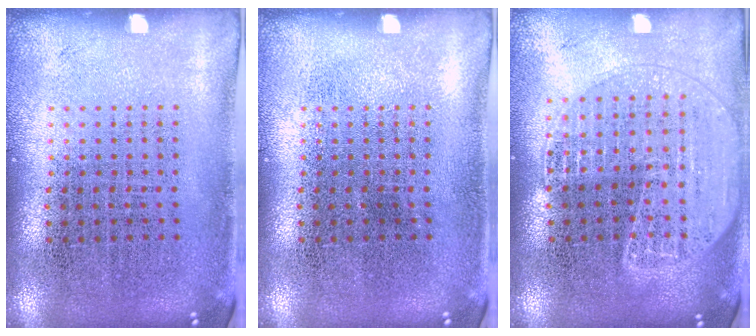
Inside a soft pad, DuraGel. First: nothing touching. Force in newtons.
{"total": 0.0}
{"total": 1.8, "press": 1.7, "slide": 0.7}